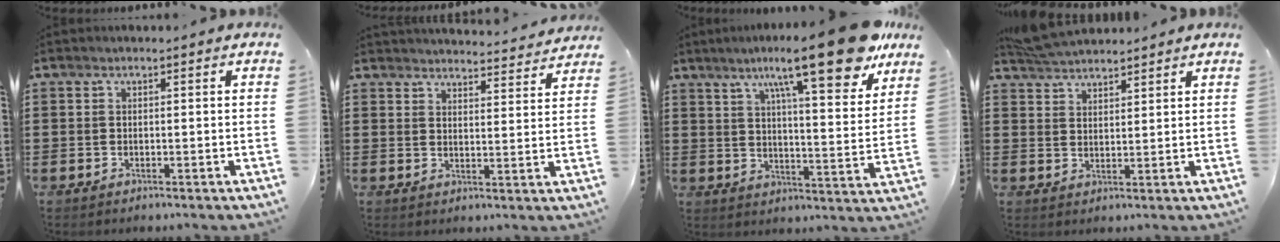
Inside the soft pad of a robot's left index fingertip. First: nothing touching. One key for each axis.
{"total": 3.9, "fx": 3.9, "fy": -0.1, "fz": -0.1, "tx": -0.006, "ty": -0.028, "tz": 0.068}
{"total": 15.4, "fx": 10.3, "fy": 1.7, "fz": 11.3, "tx": -0.194, "ty": -0.038, "tz": 0.159}
{"total": 5.1, "fx": 4.9, "fy": 1.2, "fz": 0.7, "tx": -0.031, "ty": -0.010, "tz": 0.094}